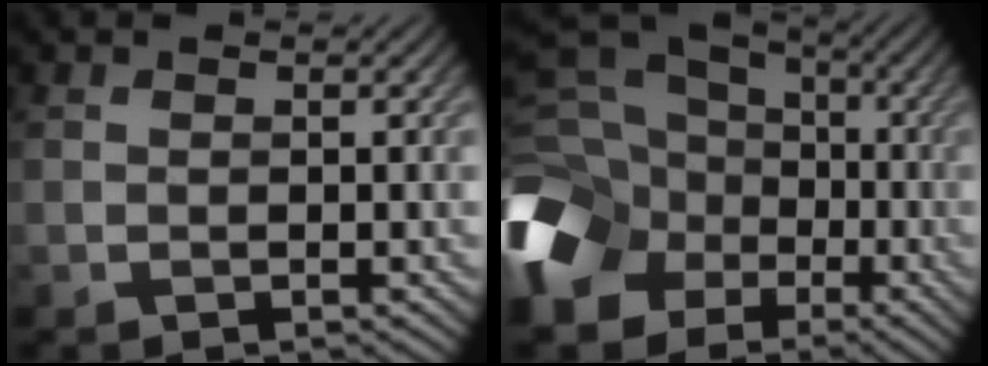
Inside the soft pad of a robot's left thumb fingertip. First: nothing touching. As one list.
[{"total": 18.7, "force": [-5.5, 15.3, 9.3], "torque": [-0.268, -0.026, -0.109]}]